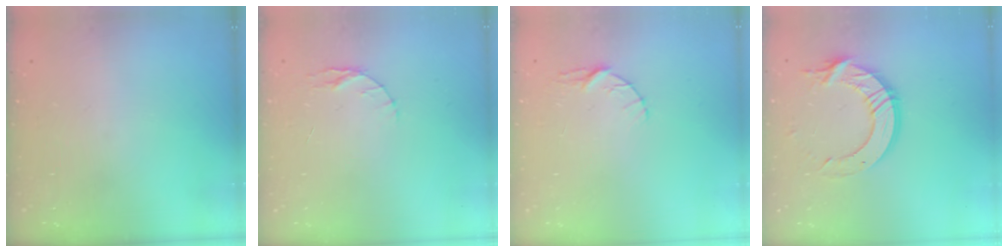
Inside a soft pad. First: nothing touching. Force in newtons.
{"total": 4.1, "press": 4.1, "slide": 0.5}
{"total": 3.4, "press": 3.3, "slide": 0.5}
{"total": 13.5, "press": 13.5, "slide": 1.4}